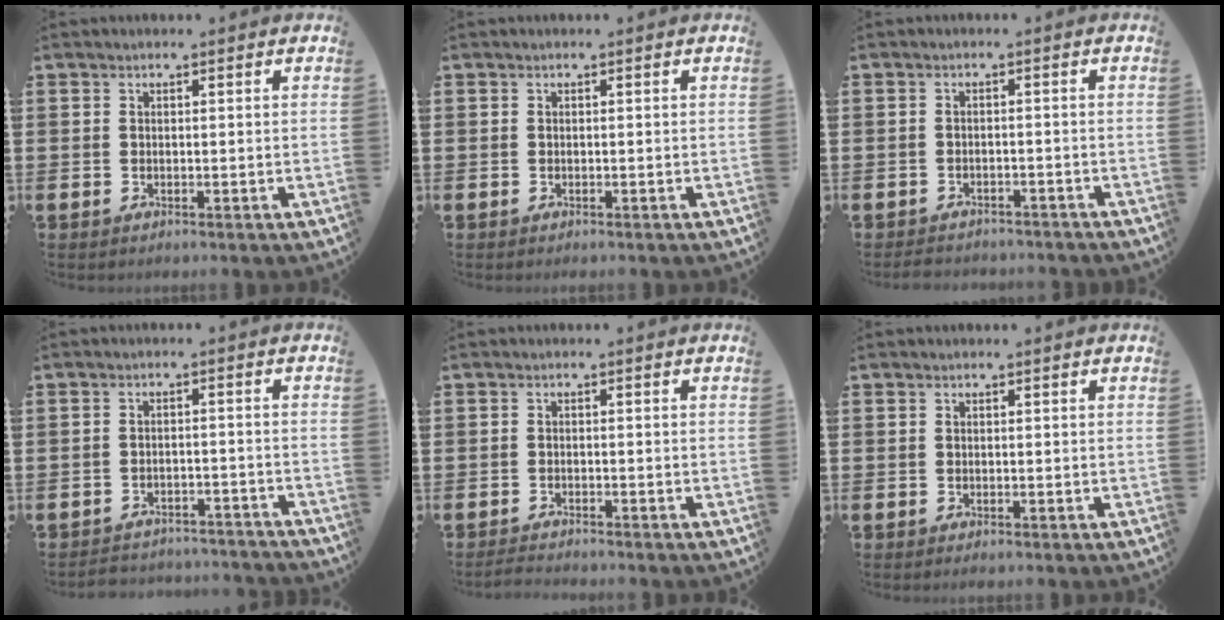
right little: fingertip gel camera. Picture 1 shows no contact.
{"total": 0.0}
{"total": 1.7, "force": [-1.7, 0.2, 0.0], "torque": [-0.006, 0.002, -0.037]}
{"total": 2.6, "force": [-2.6, 0.2, -0.2], "torque": [-0.004, 0.004, -0.057]}
{"total": 1.3, "force": [-1.2, 0.0, 0.3], "torque": [-0.006, 0.001, -0.025]}
{"total": 0.0}